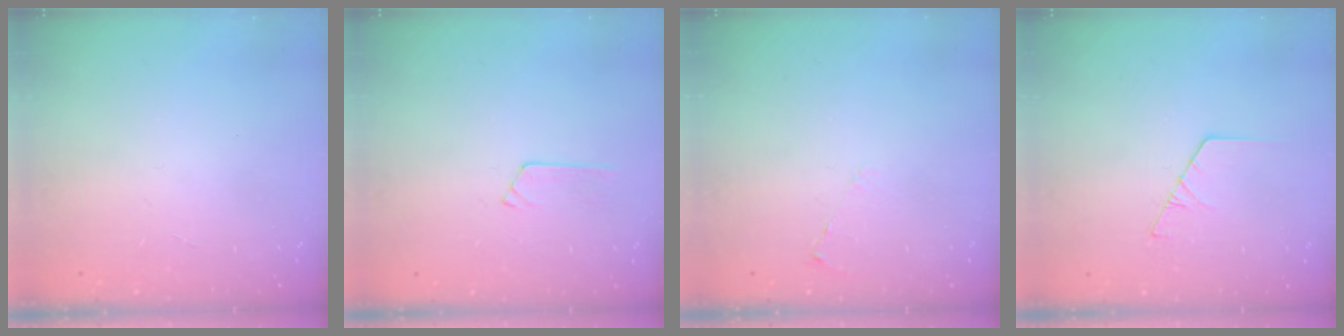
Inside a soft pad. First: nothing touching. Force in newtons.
{"total": 4.2, "press": 4.2, "slide": 0.4}
{"total": 2.4, "press": 2.3, "slide": 0.4}
{"total": 2.1, "press": 2.1, "slide": 0.1}